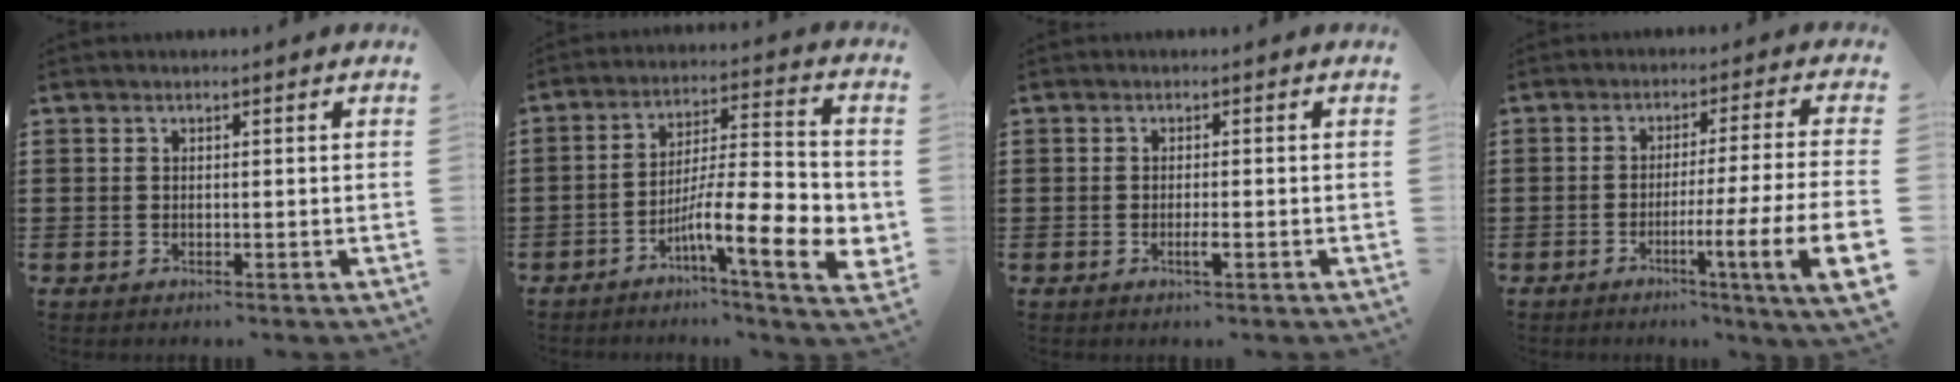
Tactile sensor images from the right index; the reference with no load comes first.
{"total": 12.6, "force": [-4.8, 2.5, 11.4], "torque": [-0.194, -0.012, -0.085]}
{"total": 1.7, "force": [-0.8, 0.2, 1.5], "torque": [-0.033, -0.004, -0.016]}
{"total": 6.3, "force": [-2.5, -0.7, 5.8], "torque": [-0.100, -0.022, -0.053]}